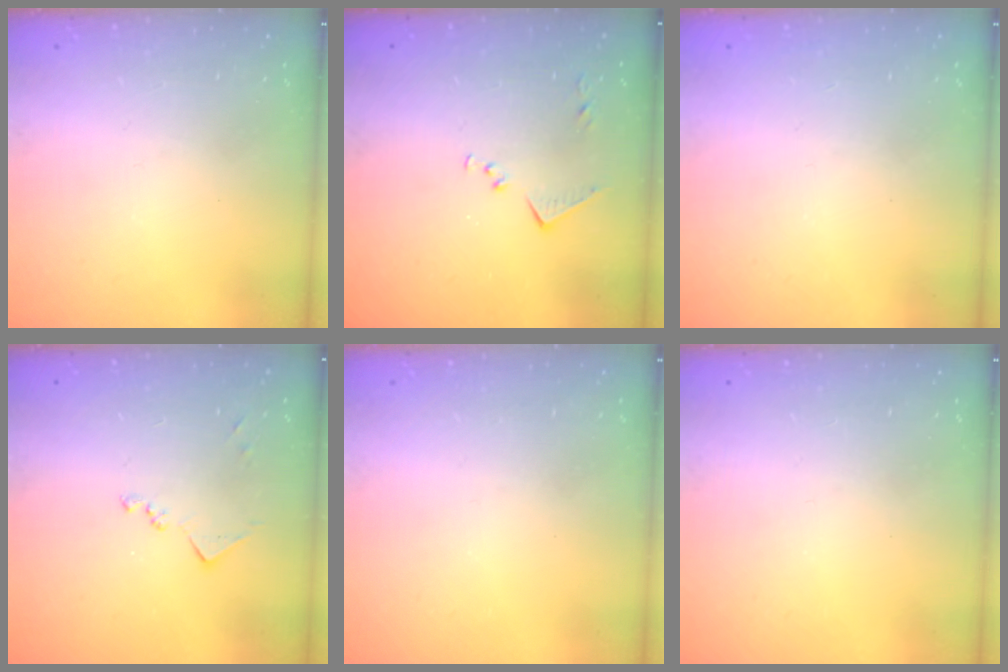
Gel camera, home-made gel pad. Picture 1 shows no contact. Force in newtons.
{"total": 8.2, "press": 8.2, "slide": 0.4}
{"total": 0.9, "press": 0.9, "slide": 0.1}
{"total": 8.1, "press": 8.0, "slide": 0.3}
{"total": 0.0}
{"total": 0.0}